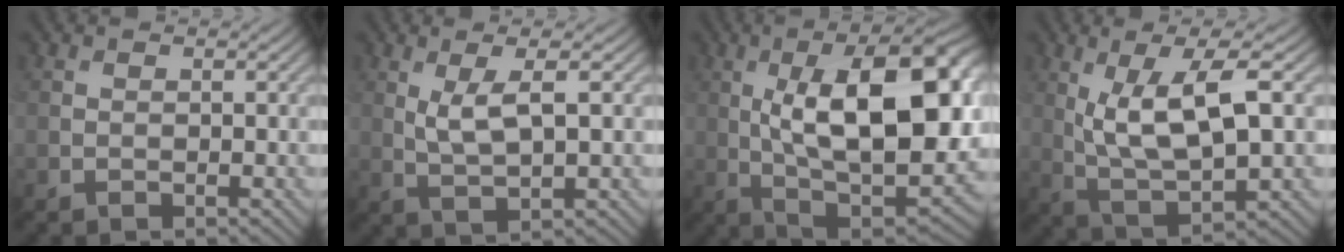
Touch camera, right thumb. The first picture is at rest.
{"total": 4.5, "force": [1.1, 1.1, 4.3], "torque": [-0.092, 0.000, 0.026]}
{"total": 18.4, "force": [2.3, 7.5, 16.6], "torque": [-0.252, 0.018, 0.036]}
{"total": 10.4, "force": [2.2, 3.4, 9.6], "torque": [-0.186, 0.003, 0.044]}